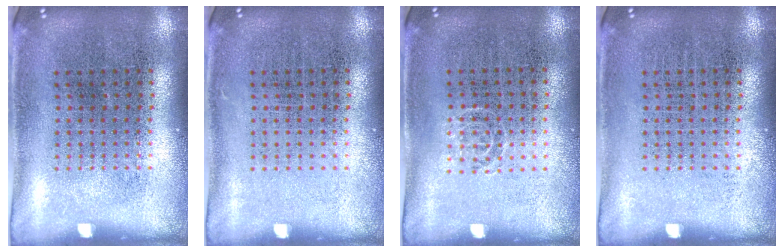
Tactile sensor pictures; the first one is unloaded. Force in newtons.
{"total": 0.0}
{"total": 0.5, "press": 0.4, "slide": 0.3}
{"total": 0.0}